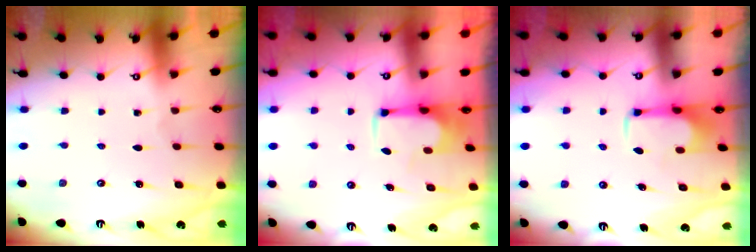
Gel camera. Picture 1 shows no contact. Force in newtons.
{"total": 5.3, "press": 5.2, "slide": 1.0}
{"total": 2.0, "press": 1.9, "slide": 0.4}